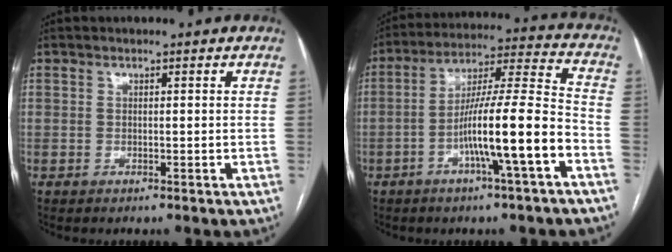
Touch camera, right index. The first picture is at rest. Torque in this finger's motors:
{"motor_torque": [2.00, -0.14, 1.04, 0.21]}